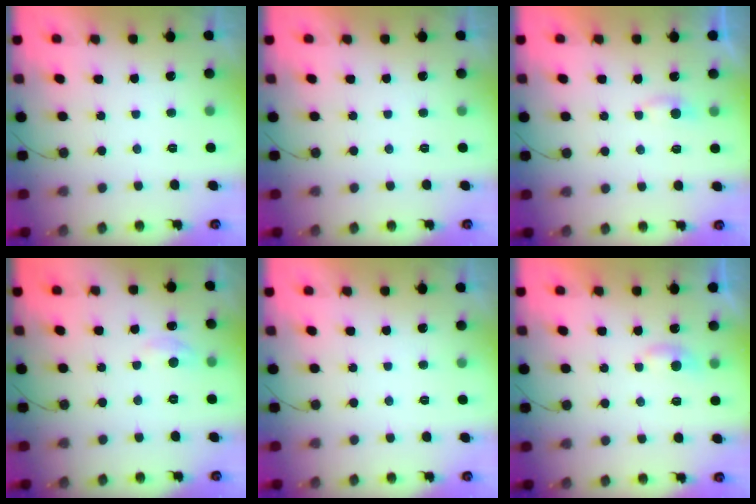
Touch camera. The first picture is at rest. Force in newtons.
{"total": 0.0}
{"total": 2.3, "press": 2.3, "slide": 0.3}
{"total": 3.9, "press": 3.8, "slide": 0.5}
{"total": 0.0}
{"total": 3.9, "press": 3.8, "slide": 0.4}